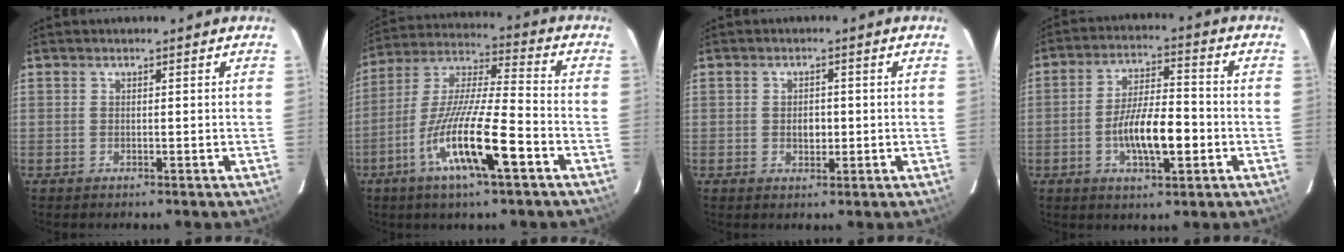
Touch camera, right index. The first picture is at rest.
{"total": 16.5, "force": [-7.5, 2.1, 14.5], "torque": [-0.284, -0.017, -0.147]}
{"total": 2.5, "force": [-0.3, 1.8, 1.7], "torque": [-0.029, 0.003, -0.004]}
{"total": 10.7, "force": [-3.0, 3.4, 9.7], "torque": [-0.183, 0.001, -0.050]}